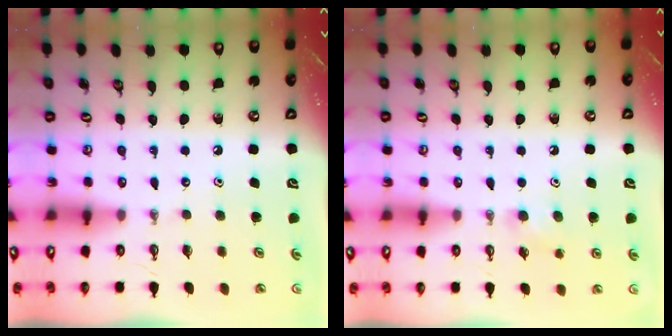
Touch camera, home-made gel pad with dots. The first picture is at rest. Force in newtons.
{"total": 6.3, "press": 4.8, "slide": 4.1}